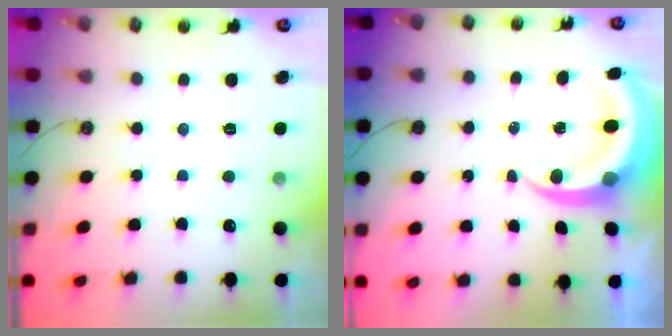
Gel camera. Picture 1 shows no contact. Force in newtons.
{"total": 7.7, "press": 7.7, "slide": 0.9}